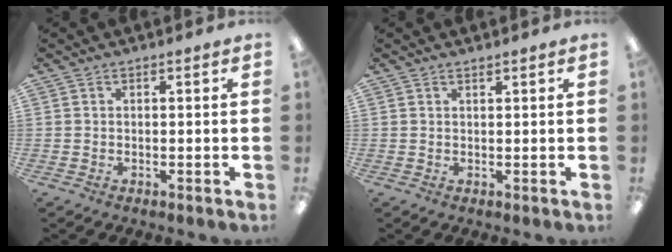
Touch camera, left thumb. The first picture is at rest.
{"total": 0.8, "force": [0.7, 0.0, 0.2], "torque": [-0.003, -0.001, 0.014]}